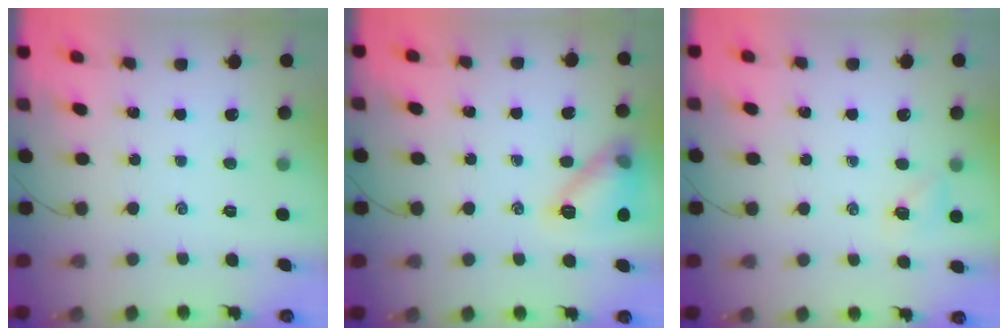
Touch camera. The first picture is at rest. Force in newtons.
{"total": 12.7, "press": 12.7, "slide": 0.5}
{"total": 4.8, "press": 4.6, "slide": 1.3}